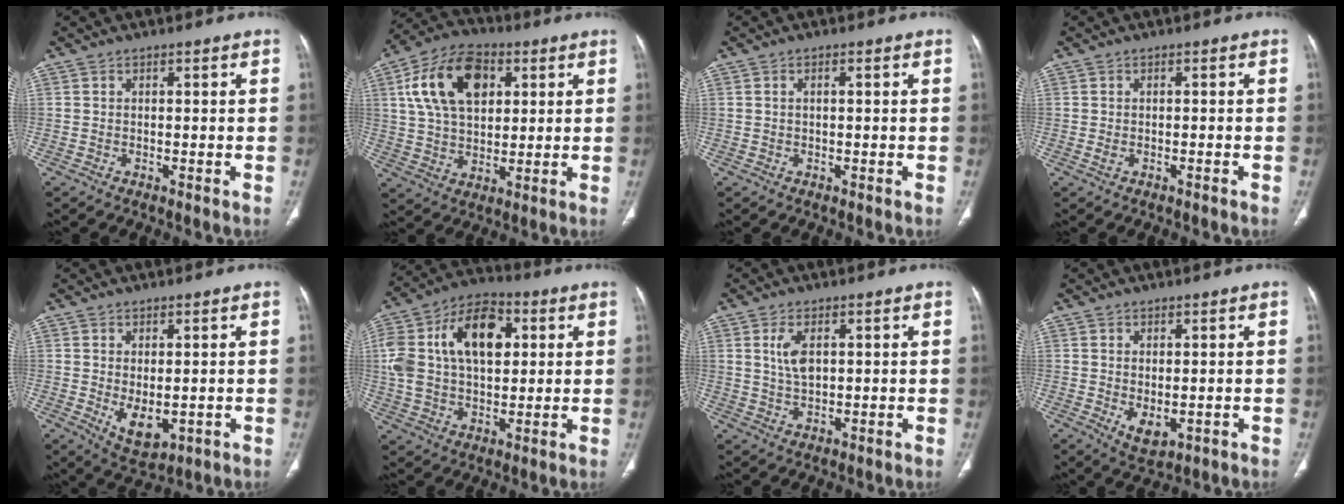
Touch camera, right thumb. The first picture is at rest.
{"total": 16.4, "force": [5.2, 10.1, 11.8], "torque": [-0.197, 0.003, 0.093]}
{"total": 0.9, "force": [0.2, 0.3, 0.8], "torque": [-0.021, 0.005, 0.004]}
{"total": 0.9, "force": [-0.4, 0.2, 0.8], "torque": [-0.025, 0.009, -0.003]}
{"total": 6.3, "force": [-0.9, 3.3, 5.3], "torque": [-0.078, -0.013, 0.005]}
{"total": 19.8, "force": [4.8, 12.0, 15.0], "torque": [-0.264, 0.017, 0.078]}
{"total": 4.8, "force": [1.4, 2.4, 3.9], "torque": [-0.078, -0.007, 0.033]}
{"total": 4.4, "force": [-0.8, 2.3, 3.7], "torque": [-0.056, -0.009, 0.004]}